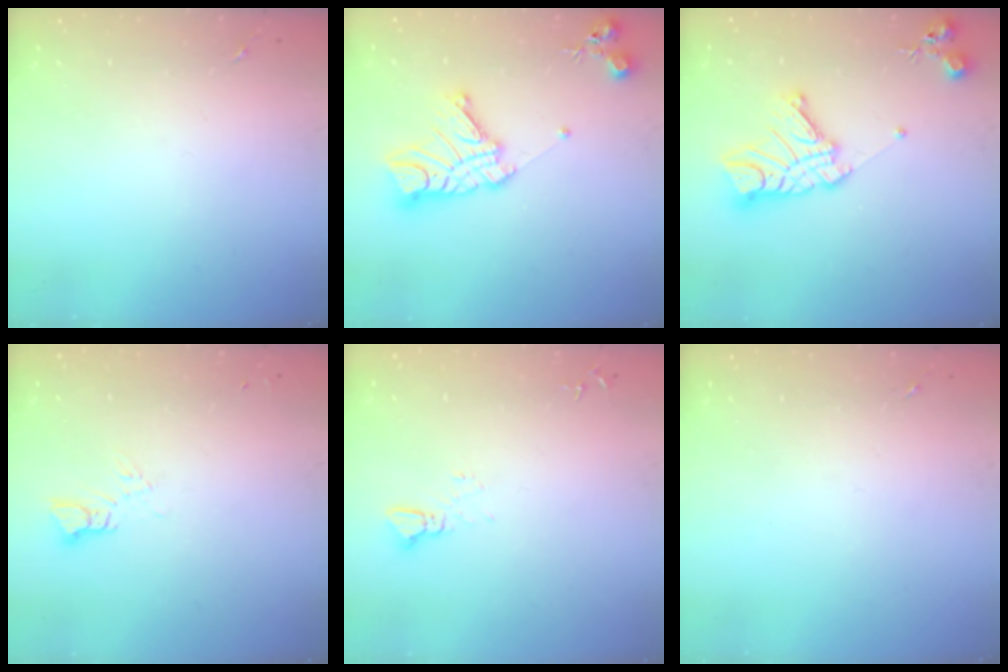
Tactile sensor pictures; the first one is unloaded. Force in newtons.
{"total": 16.1, "press": 16.0, "slide": 1.6}
{"total": 16.1, "press": 16.0, "slide": 1.6}
{"total": 3.8, "press": 3.8, "slide": 0.3}
{"total": 3.7, "press": 3.7, "slide": 0.3}
{"total": 0.0}